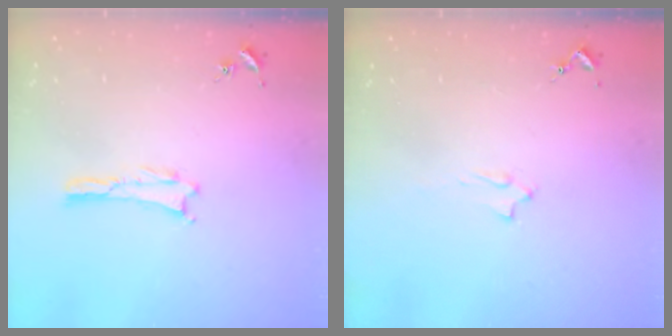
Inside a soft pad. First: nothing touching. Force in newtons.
{"total": 2.0, "press": 2.0, "slide": 0.4}